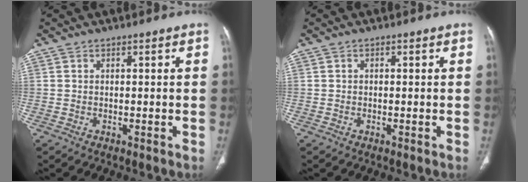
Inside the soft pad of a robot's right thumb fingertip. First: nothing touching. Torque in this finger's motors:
{"motor_torque": [0.23, 0.06, -0.40, 0.33, 0.07]}